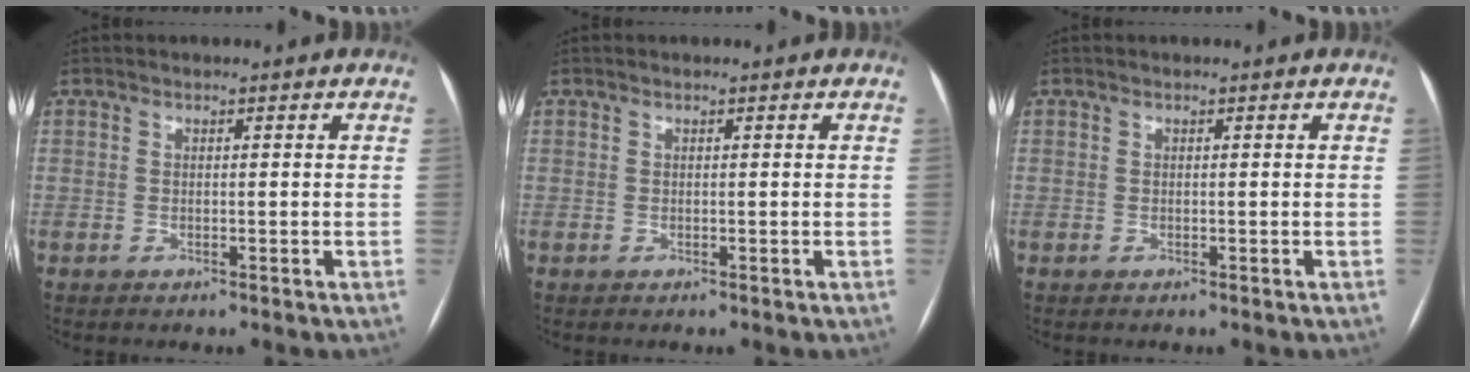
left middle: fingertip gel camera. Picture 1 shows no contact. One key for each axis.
{"total": 0.0}
{"total": 0.0}